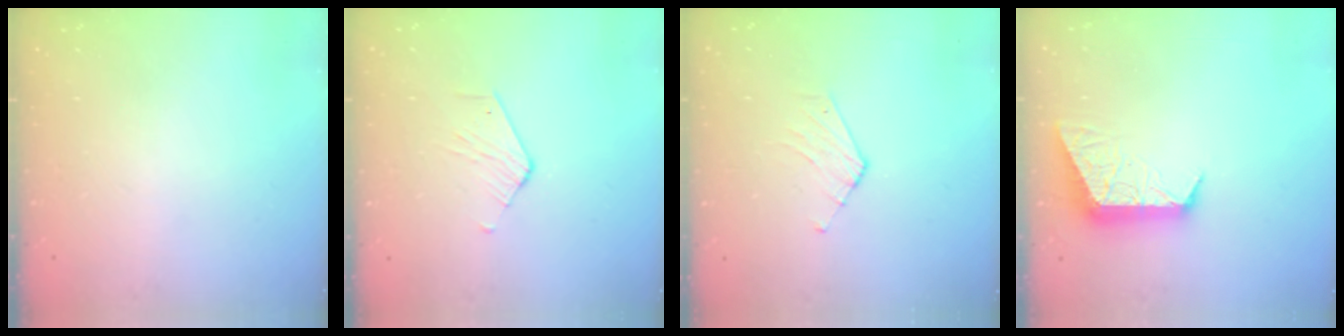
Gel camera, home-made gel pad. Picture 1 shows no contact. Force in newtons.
{"total": 2.7, "press": 2.7, "slide": 0.3}
{"total": 4.0, "press": 4.0, "slide": 0.4}
{"total": 10.0, "press": 10.0, "slide": 0.3}